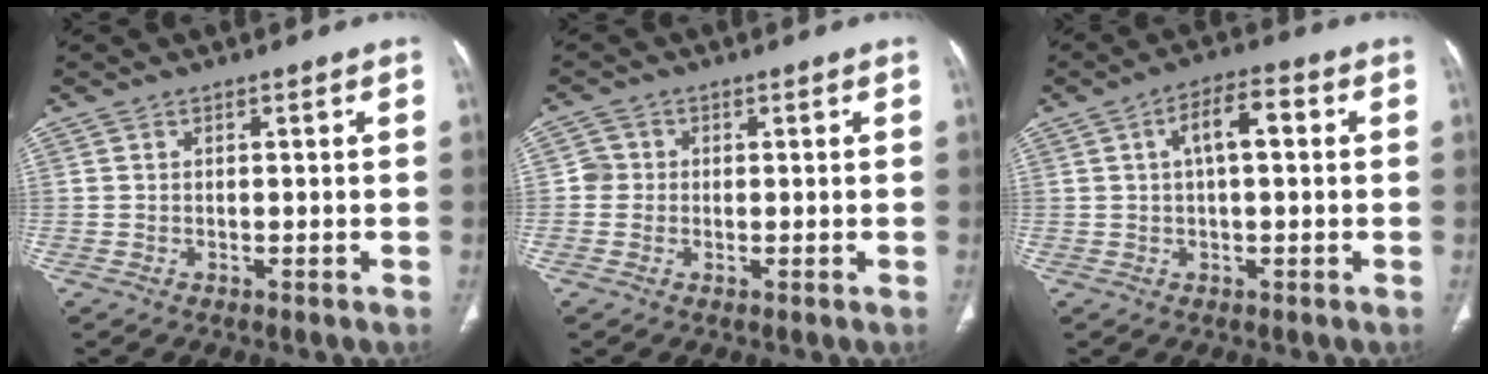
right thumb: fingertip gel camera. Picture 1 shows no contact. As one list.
[{"total": 2.3, "force": [-0.1, 2.3, 0.4], "torque": [0.010, 0.008, -0.007]}, {"total": 7.0, "force": [1.4, 3.0, 6.2], "torque": [-0.105, 0.022, 0.018]}]